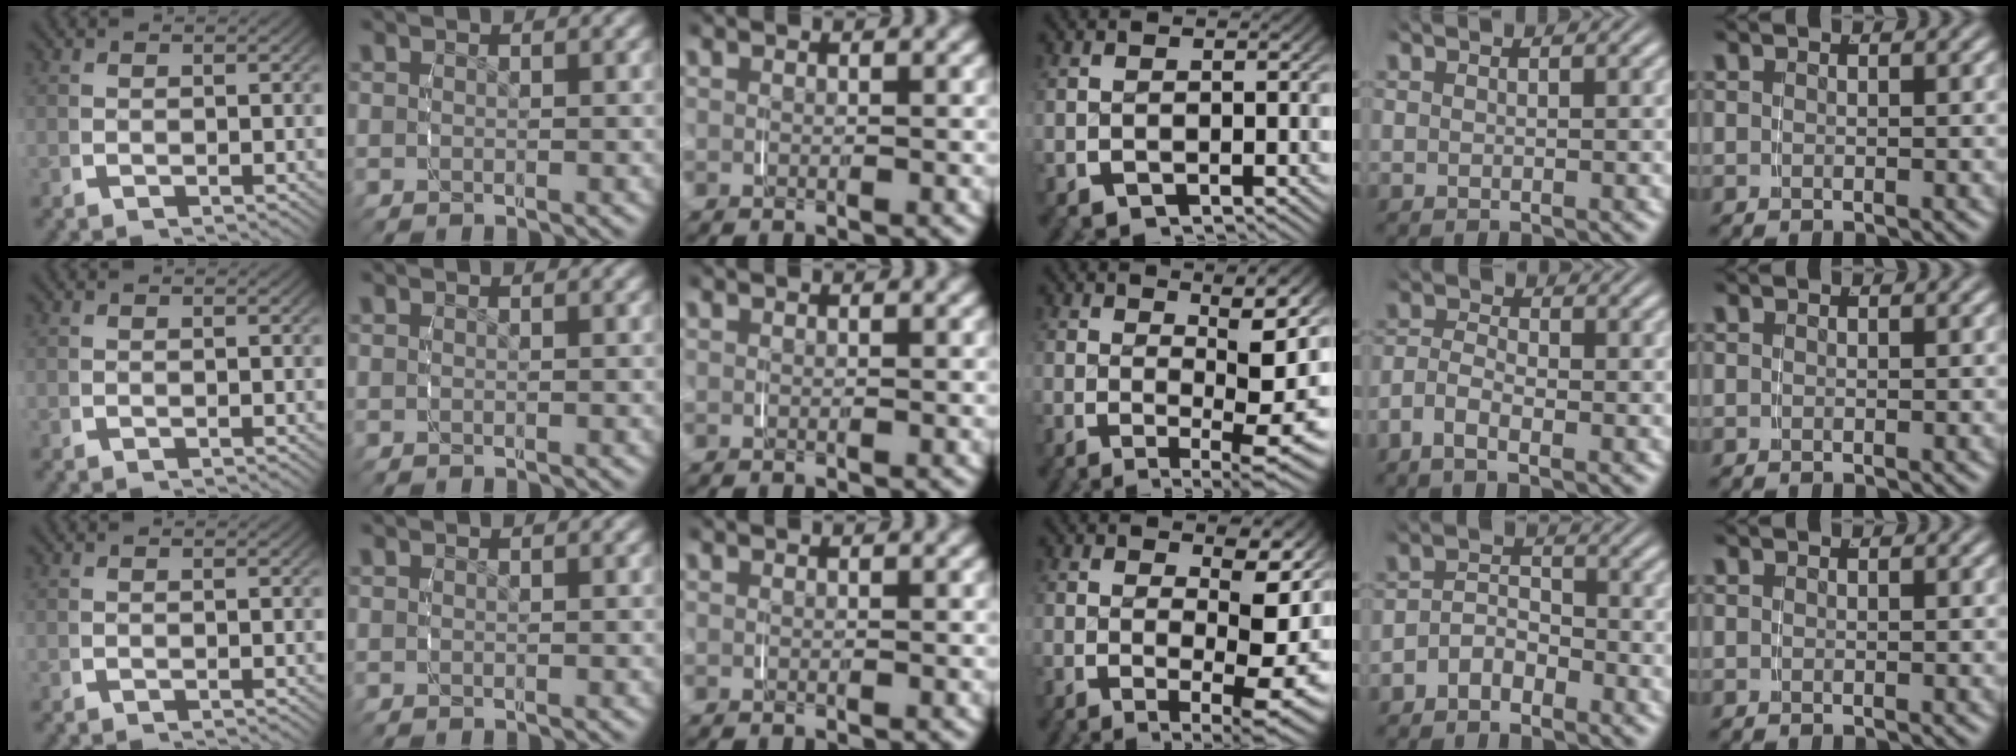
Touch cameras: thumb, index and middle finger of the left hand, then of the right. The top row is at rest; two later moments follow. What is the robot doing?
{"motion": "grasp_and_lifting", "object": "jacket"}